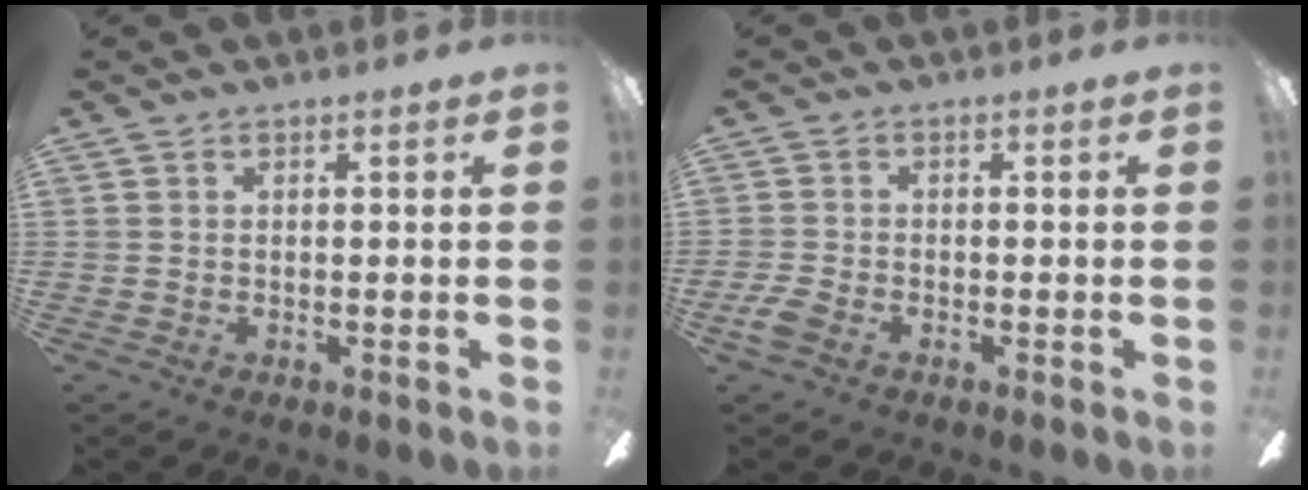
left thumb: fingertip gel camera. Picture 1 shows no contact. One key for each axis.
{"total": 3.4, "fx": -1.7, "fy": 2.0, "fz": 2.2, "tx": -0.052, "ty": 0.003, "tz": -0.033}